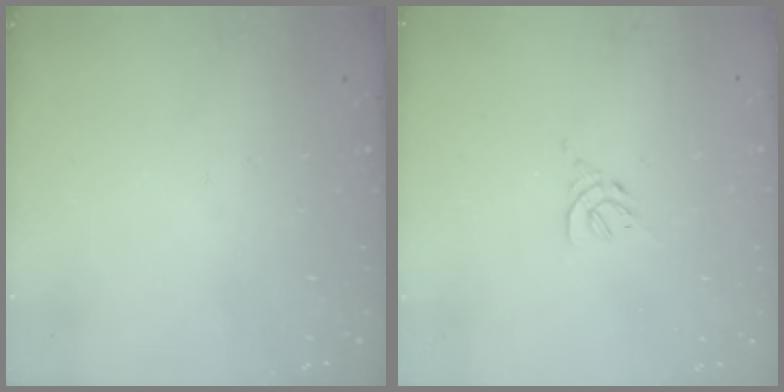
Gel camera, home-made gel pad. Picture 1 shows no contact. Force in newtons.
{"total": 2.3, "press": 2.2, "slide": 0.5}